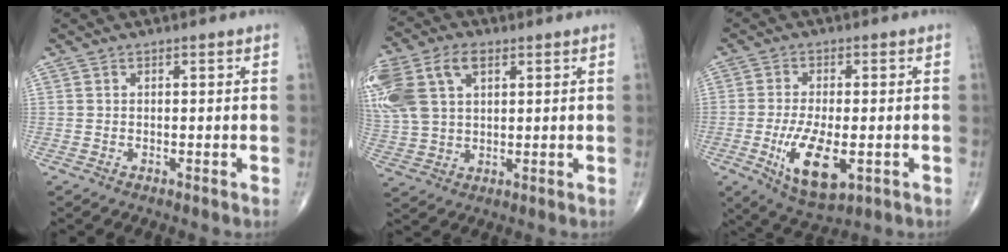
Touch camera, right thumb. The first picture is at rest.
{"total": 17.4, "force": [6.3, 11.2, 11.7], "torque": [-0.290, 0.023, 0.123]}
{"total": 11.0, "force": [-3.1, 4.7, 9.4], "torque": [-0.167, -0.012, -0.044]}